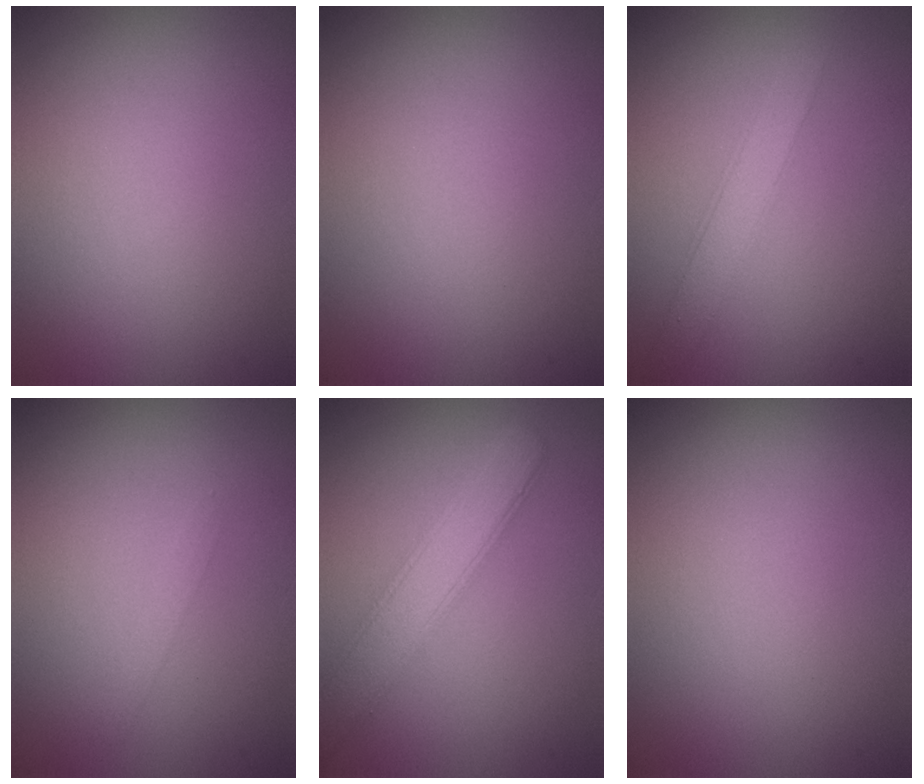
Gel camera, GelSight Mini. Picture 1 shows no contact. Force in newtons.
{"total": 0.0}
{"total": 2.4, "press": 2.4, "slide": 0.0}
{"total": 0.8, "press": 0.8, "slide": 0.1}
{"total": 4.5, "press": 4.5, "slide": 0.2}
{"total": 0.0}